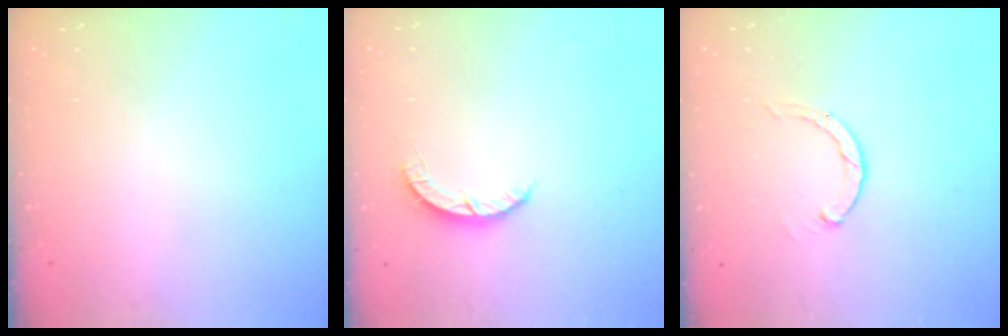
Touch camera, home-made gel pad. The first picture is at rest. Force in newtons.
{"total": 2.7, "press": 2.7, "slide": 0.4}
{"total": 2.8, "press": 2.8, "slide": 0.5}